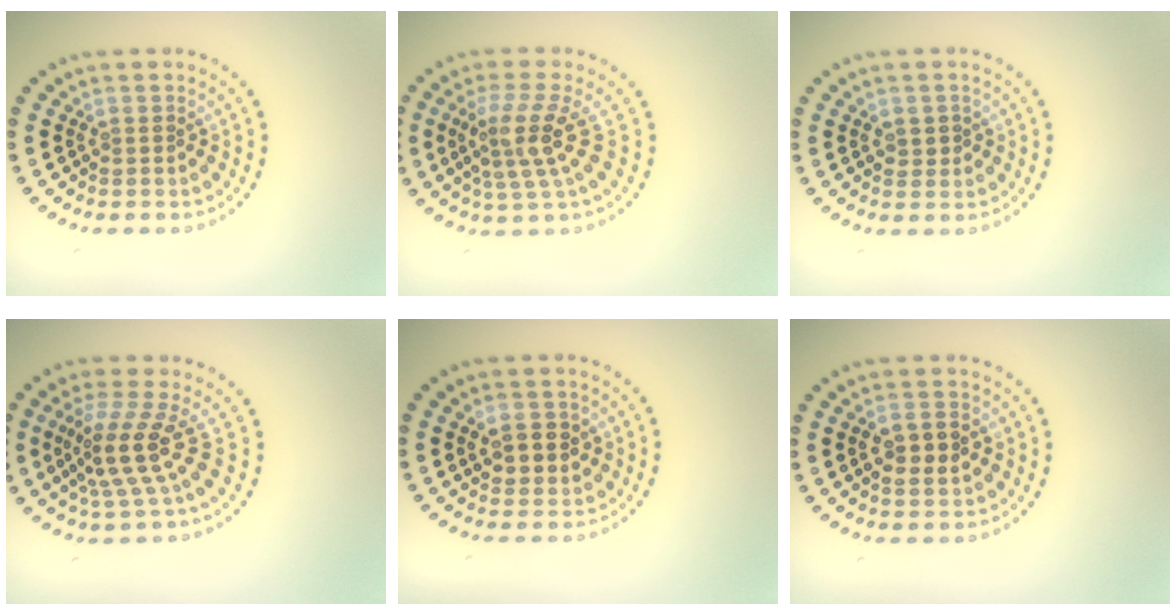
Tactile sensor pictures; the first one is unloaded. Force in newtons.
{"total": 4.0, "press": 2.9, "slide": 2.8}
{"total": 0.8, "press": 0.8, "slide": 0.2}
{"total": 4.0, "press": 2.8, "slide": 2.9}
{"total": 2.5, "press": 2.5, "slide": 0.5}
{"total": 2.7, "press": 2.7, "slide": 0.3}